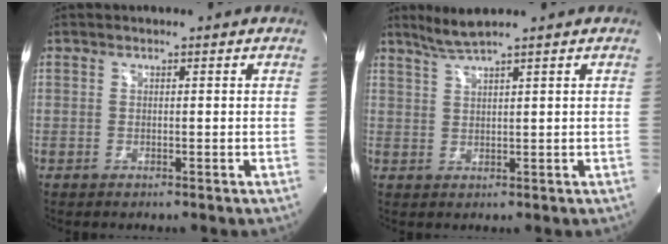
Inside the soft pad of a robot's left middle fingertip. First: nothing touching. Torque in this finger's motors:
{"motor_torque": [-0.07, -0.22, -0.06, 0.02]}